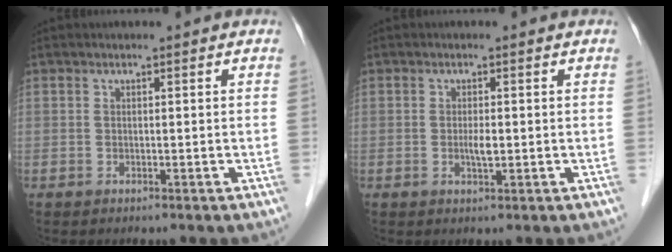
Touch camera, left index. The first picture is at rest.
{"total": 1.7, "force": [-0.1, 0.5, 1.7], "torque": [-0.032, -0.001, -0.003]}